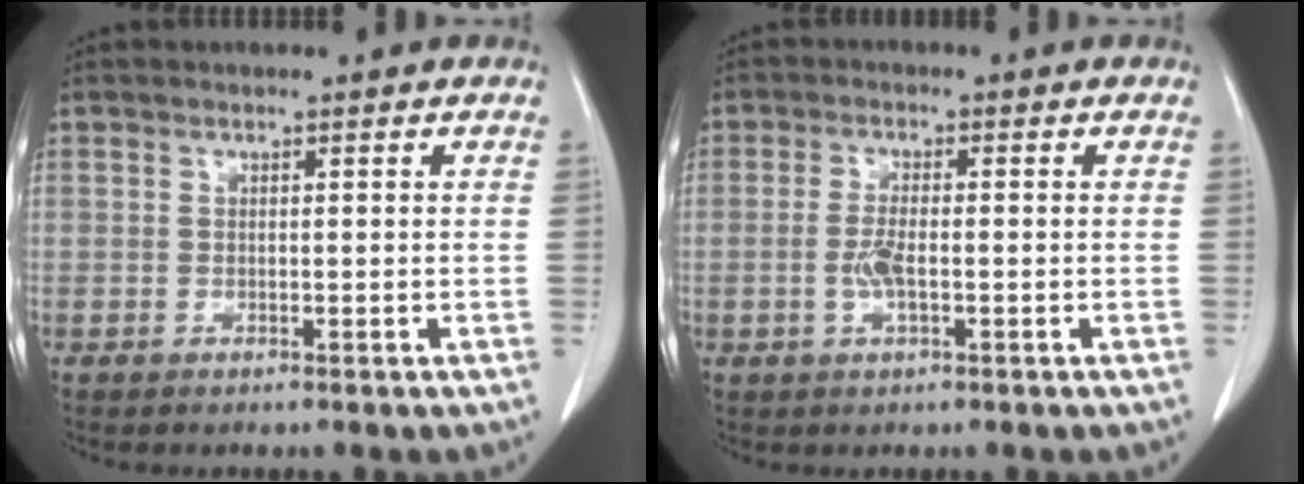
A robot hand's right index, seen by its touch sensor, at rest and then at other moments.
{"total": 3.4, "force": [-0.8, 0.9, 3.2], "torque": [-0.074, -0.002, -0.014]}